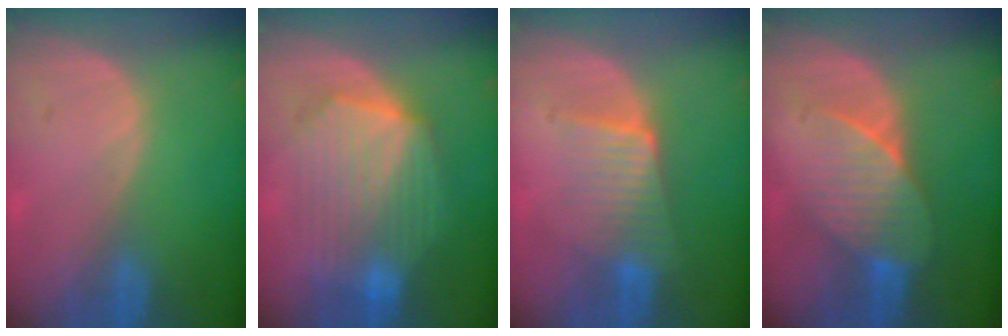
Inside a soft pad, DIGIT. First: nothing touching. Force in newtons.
{"total": 10.3, "press": 10.3, "slide": 0.9}
{"total": 6.0, "press": 5.8, "slide": 1.7}
{"total": 7.3, "press": 6.9, "slide": 2.5}